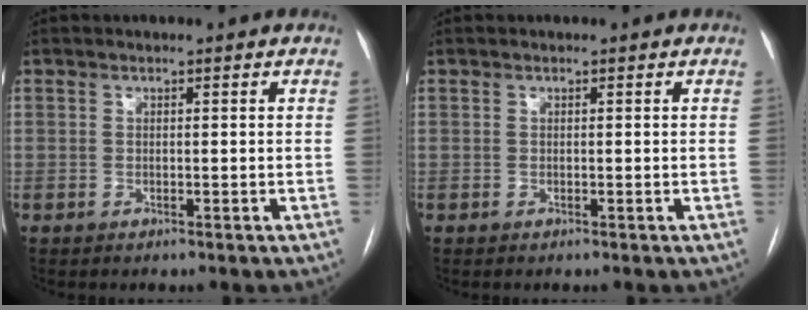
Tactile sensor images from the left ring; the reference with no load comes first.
{"total": 0.0}